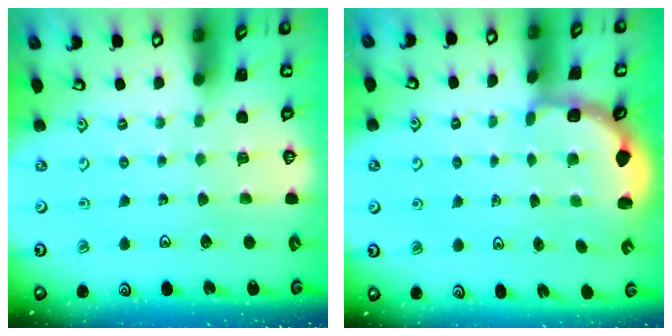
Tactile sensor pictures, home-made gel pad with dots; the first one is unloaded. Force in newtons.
{"total": 2.9, "press": 2.5, "slide": 1.4}